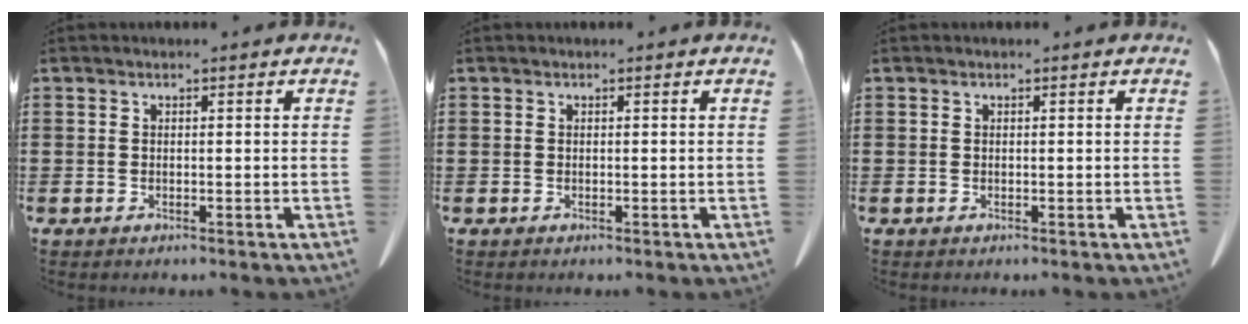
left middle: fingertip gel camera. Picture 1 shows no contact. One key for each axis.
{"total": 0.0}
{"total": 0.0}